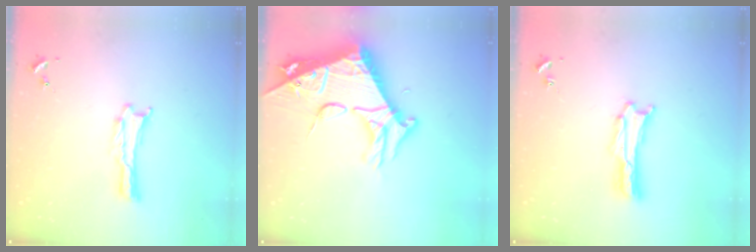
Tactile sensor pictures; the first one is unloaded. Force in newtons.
{"total": 12.0, "press": 11.9, "slide": 1.3}
{"total": 1.4, "press": 1.4, "slide": 0.0}